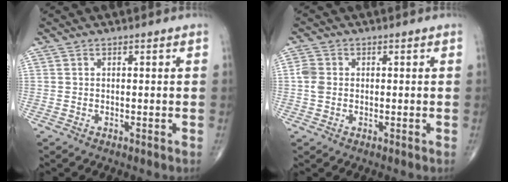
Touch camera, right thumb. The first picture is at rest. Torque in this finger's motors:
{"motor_torque": [0.43, 0.41, 0.29, 0.19, 0.03]}